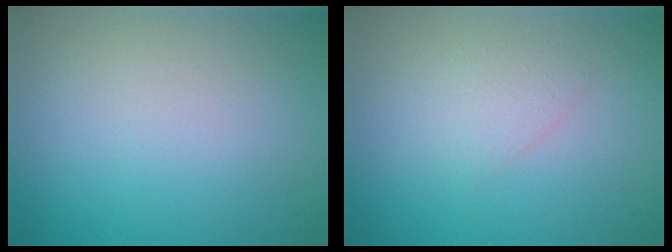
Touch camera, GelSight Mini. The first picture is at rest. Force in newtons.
{"total": 1.4, "press": 1.4, "slide": 0.2}